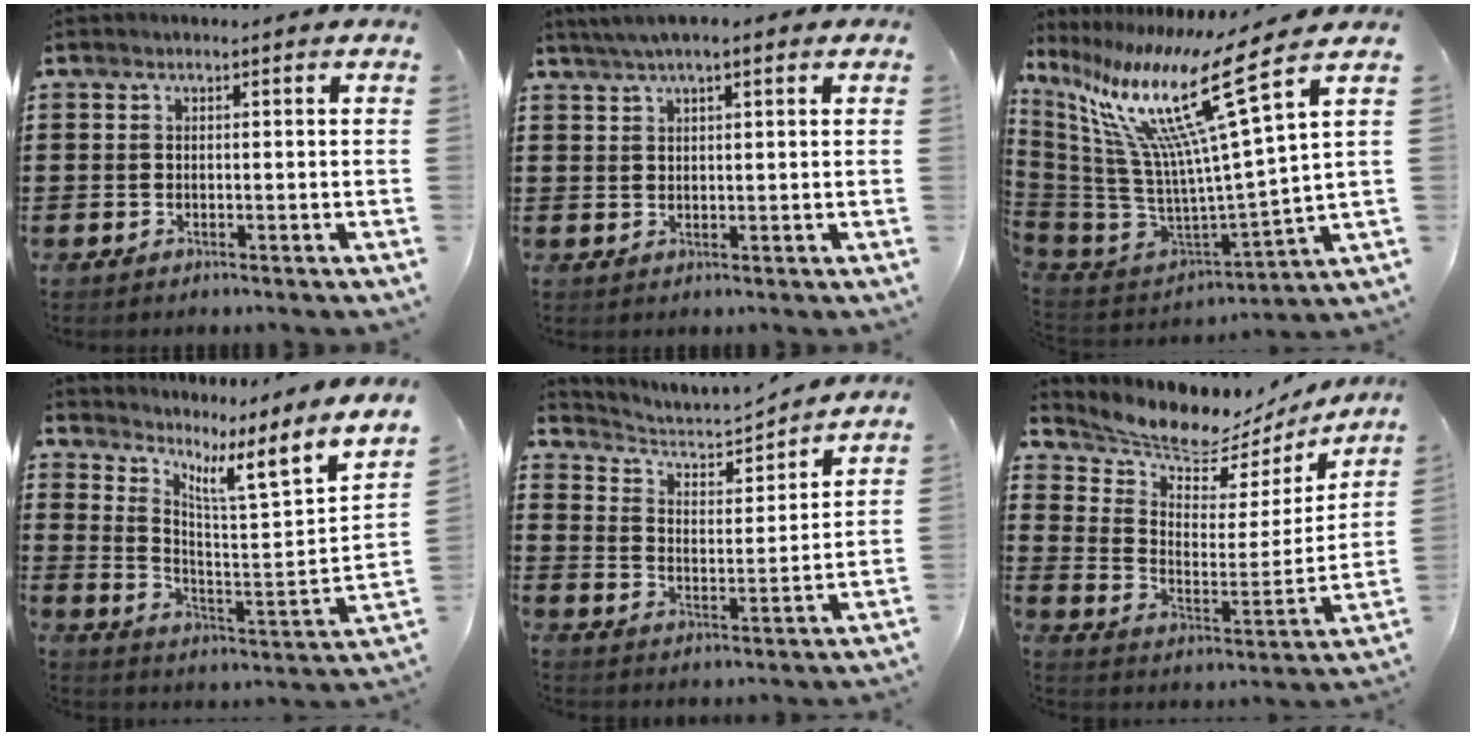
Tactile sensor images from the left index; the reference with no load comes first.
{"total": 3.4, "force": [2.3, 0.5, 2.4], "torque": [-0.050, 0.008, 0.041]}
{"total": 17.3, "force": [9.5, 1.5, 14.4], "torque": [-0.330, -0.069, 0.136]}
{"total": 6.3, "force": [4.3, -0.6, 4.6], "torque": [-0.085, -0.062, 0.050]}
{"total": 3.8, "force": [3.4, 1.3, 1.0], "torque": [-0.045, -0.028, 0.048]}
{"total": 6.0, "force": [5.9, 1.1, 0.6], "torque": [-0.050, -0.053, 0.100]}